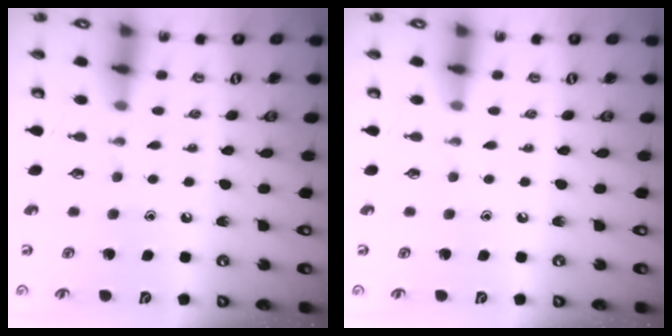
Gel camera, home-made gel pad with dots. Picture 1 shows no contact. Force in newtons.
{"total": 0.0}